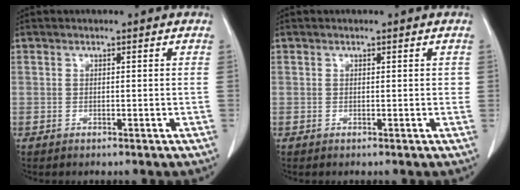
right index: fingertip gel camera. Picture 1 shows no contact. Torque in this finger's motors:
{"motor_torque": [0.22, -0.11, 0.04, 0.01]}